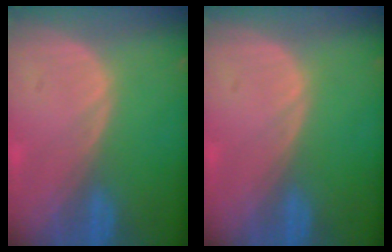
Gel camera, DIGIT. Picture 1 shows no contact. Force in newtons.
{"total": 0.0}